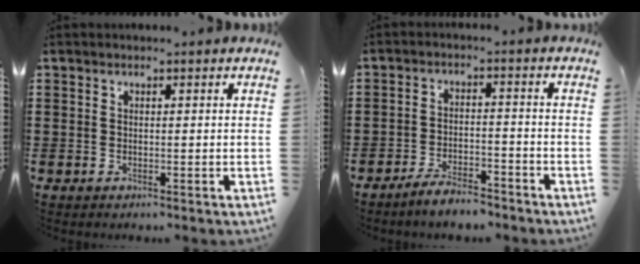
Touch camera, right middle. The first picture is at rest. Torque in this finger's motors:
{"motor_torque": [1.21, -0.21, 0.08, 0.06]}